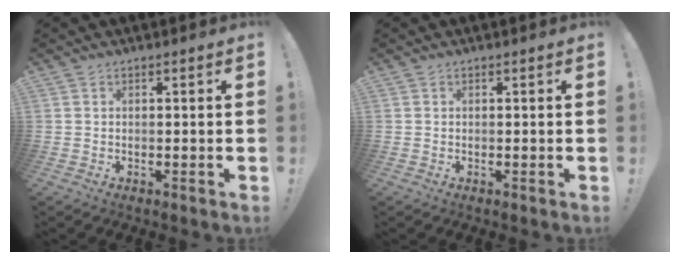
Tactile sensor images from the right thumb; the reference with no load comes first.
{"total": 0.0}